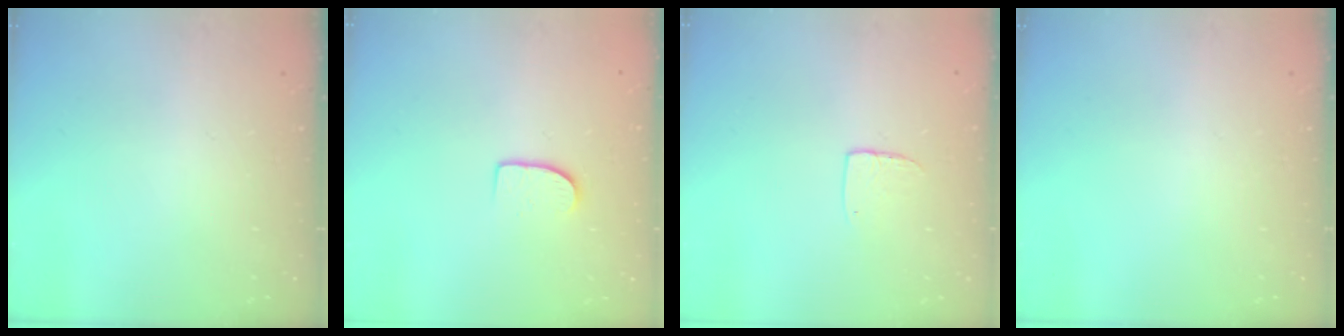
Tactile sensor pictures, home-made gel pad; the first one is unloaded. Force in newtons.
{"total": 7.3, "press": 7.3, "slide": 0.6}
{"total": 5.9, "press": 5.9, "slide": 0.5}
{"total": 0.0}